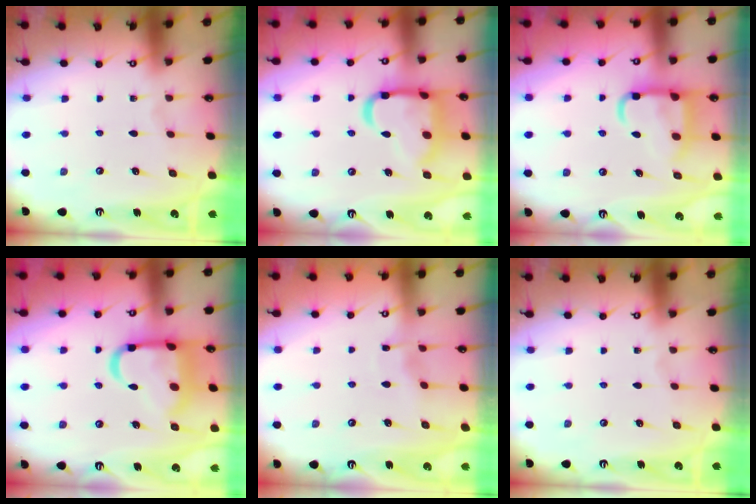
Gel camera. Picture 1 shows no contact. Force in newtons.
{"total": 19.5, "press": 19.4, "slide": 1.8}
{"total": 12.0, "press": 11.9, "slide": 1.8}
{"total": 16.3, "press": 16.2, "slide": 1.9}
{"total": 3.5, "press": 3.5, "slide": 0.3}
{"total": 0.0}